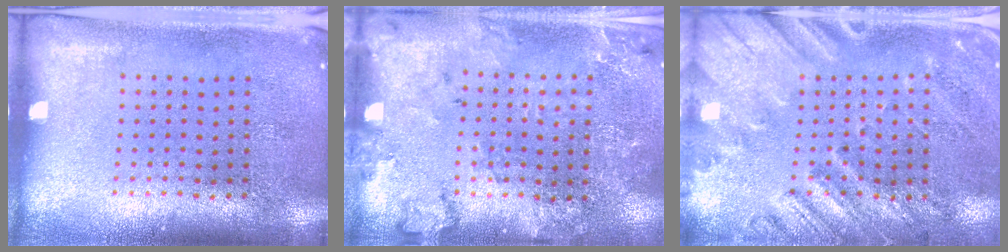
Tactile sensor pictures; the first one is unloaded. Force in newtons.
{"total": 1.7, "press": 1.7, "slide": 0.2}
{"total": 2.5, "press": 2.0, "slide": 1.6}